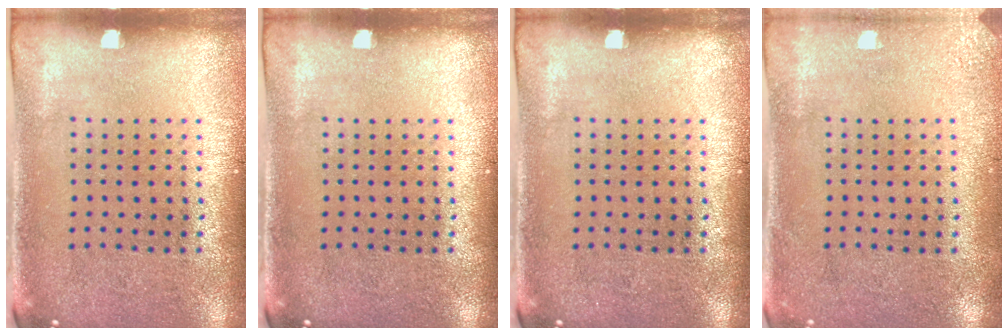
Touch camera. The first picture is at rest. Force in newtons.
{"total": 0.0}
{"total": 0.0}
{"total": 1.9, "press": 1.9, "slide": 0.2}